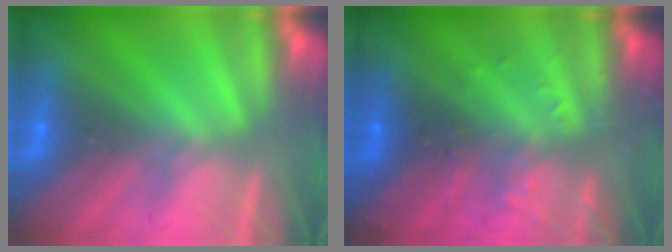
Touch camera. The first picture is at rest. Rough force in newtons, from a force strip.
{"total": 2.9}